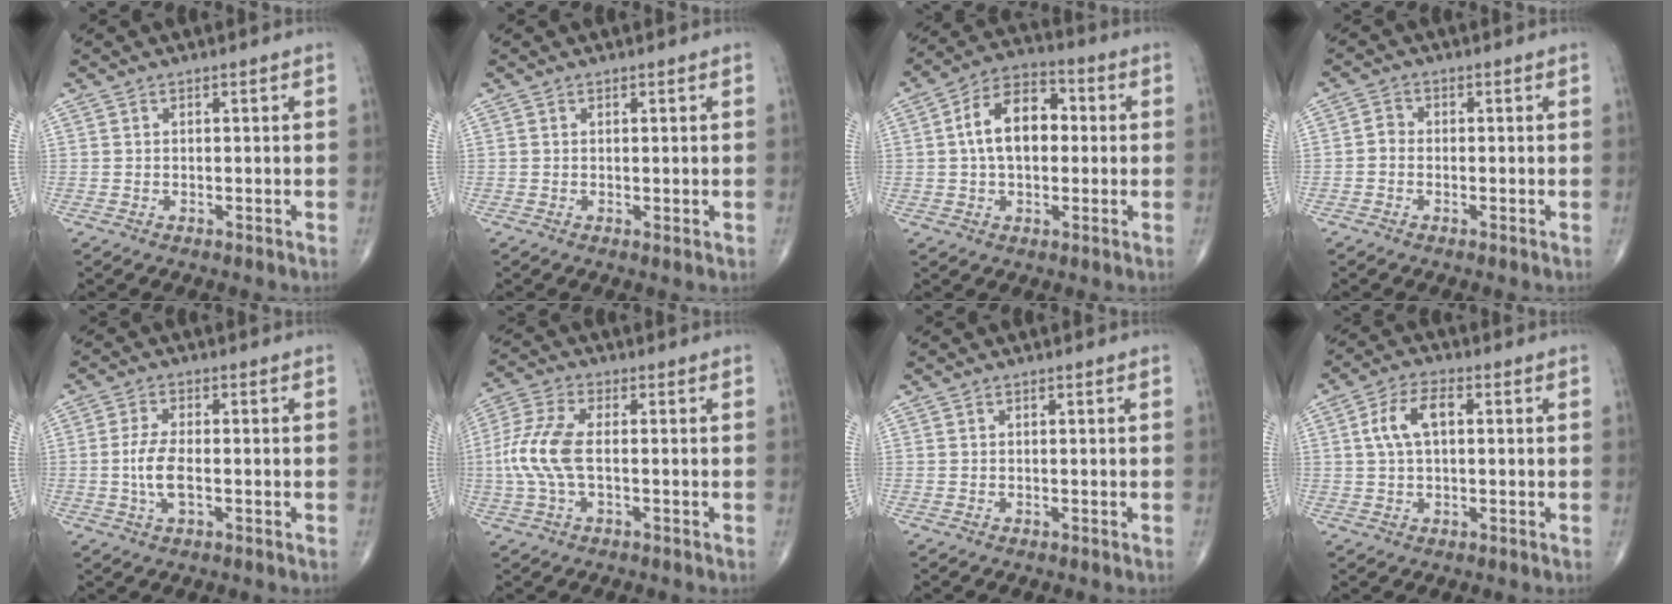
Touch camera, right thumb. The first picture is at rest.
{"total": 0.7, "force": [0.1, 0.1, 0.7], "torque": [-0.017, -0.004, 0.003]}
{"total": 11.7, "force": [1.0, 7.3, 9.2], "torque": [-0.141, 0.029, 0.007]}
{"total": 1.9, "force": [-0.6, 1.5, 1.0], "torque": [-0.009, 0.005, -0.018]}
{"total": 5.5, "force": [-0.8, 2.3, 5.0], "torque": [-0.108, 0.001, -0.018]}
{"total": 9.3, "force": [-0.7, 4.1, 8.4], "torque": [-0.214, 0.015, -0.018]}
{"total": 0.0}
{"total": 6.9, "force": [1.2, 3.6, 5.8], "torque": [-0.117, 0.015, 0.020]}